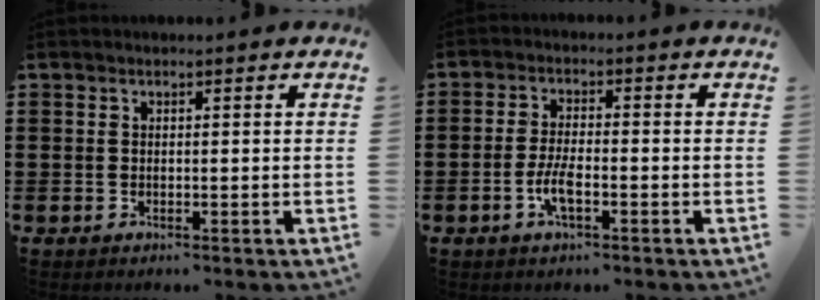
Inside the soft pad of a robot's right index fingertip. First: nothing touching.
{"total": 4.0, "force": [-1.6, 1.2, 3.5], "torque": [-0.080, -0.003, -0.035]}